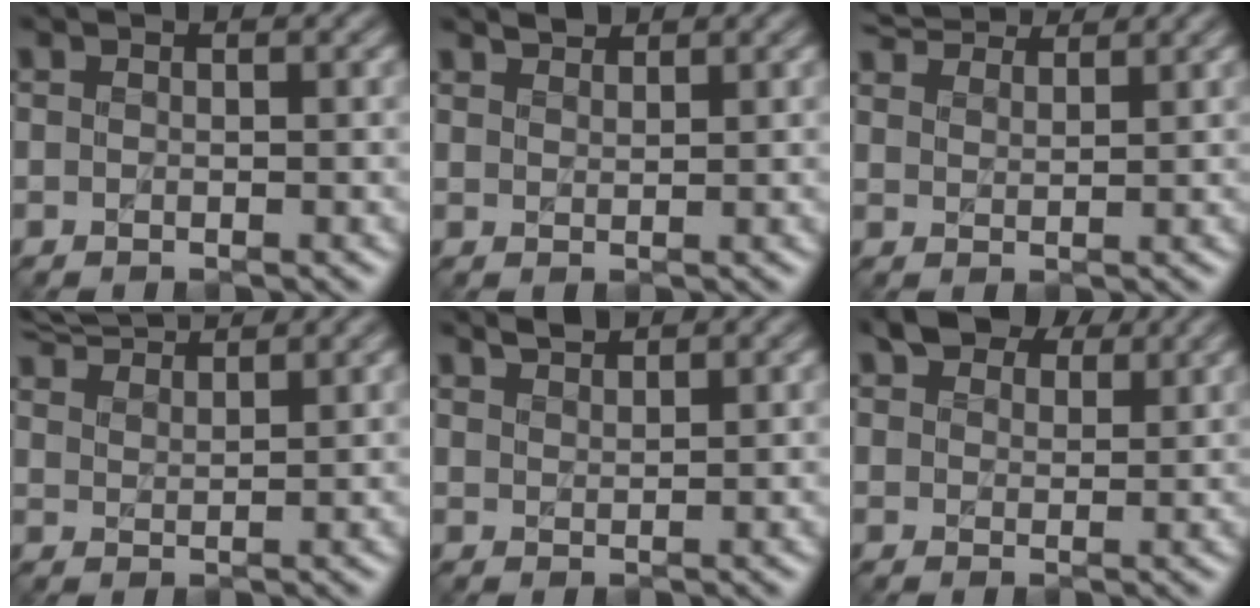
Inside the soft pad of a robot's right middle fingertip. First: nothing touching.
{"total": 1.6, "force": [1.5, -0.1, -0.5], "torque": [0.007, 0.001, 0.027]}
{"total": 4.8, "force": [4.8, 0.3, 0.6], "torque": [-0.020, 0.013, 0.074]}
{"total": 5.2, "force": [5.2, 0.2, 0.7], "torque": [-0.019, 0.013, 0.083]}
{"total": 1.7, "force": [1.7, -0.1, -0.3], "torque": [0.007, 0.003, 0.030]}
{"total": 4.2, "force": [3.5, 1.8, 1.3], "torque": [-0.020, 0.009, 0.056]}